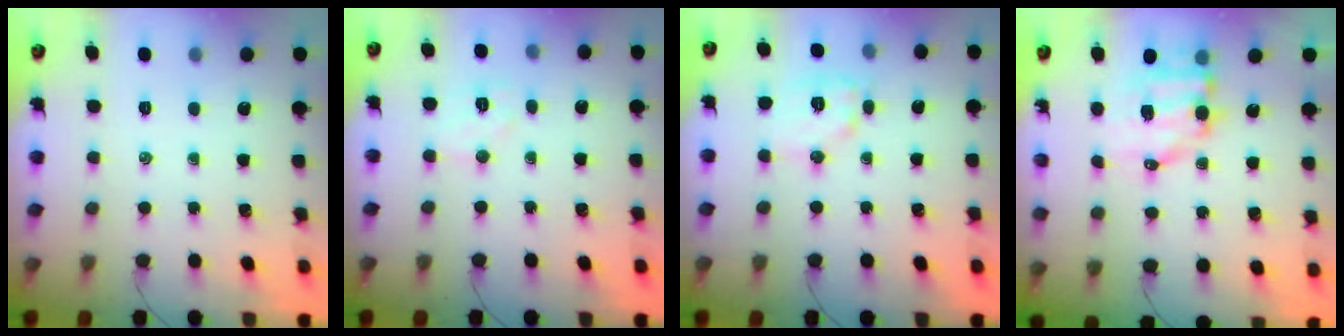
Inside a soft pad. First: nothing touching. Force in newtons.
{"total": 5.6, "press": 5.5, "slide": 0.8}
{"total": 9.5, "press": 9.5, "slide": 0.3}
{"total": 9.3, "press": 9.1, "slide": 1.8}